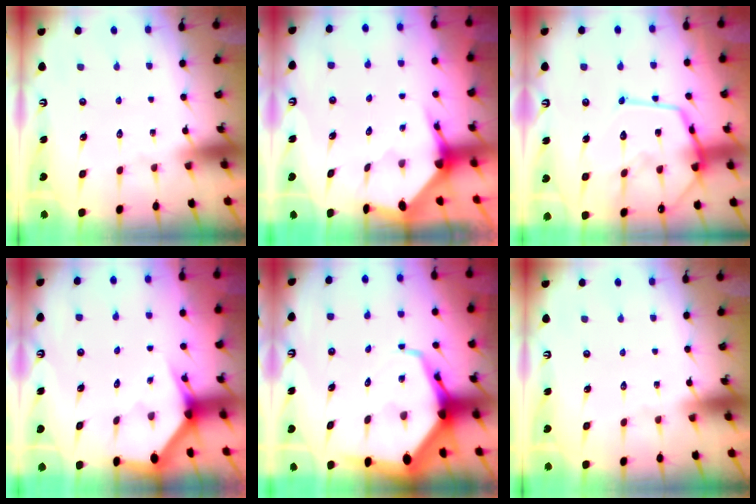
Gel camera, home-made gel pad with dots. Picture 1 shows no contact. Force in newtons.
{"total": 3.5, "press": 3.4, "slide": 0.5}
{"total": 18.9, "press": 18.8, "slide": 1.6}
{"total": 2.6, "press": 2.6, "slide": 0.0}
{"total": 11.2, "press": 11.1, "slide": 1.2}
{"total": 0.0}